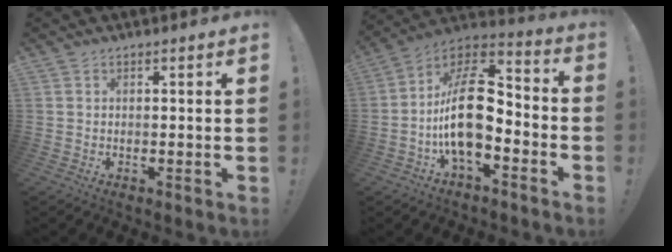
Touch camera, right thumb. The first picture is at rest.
{"total": 19.6, "force": [-2.9, 10.3, 16.5], "torque": [-0.298, 0.023, -0.044]}